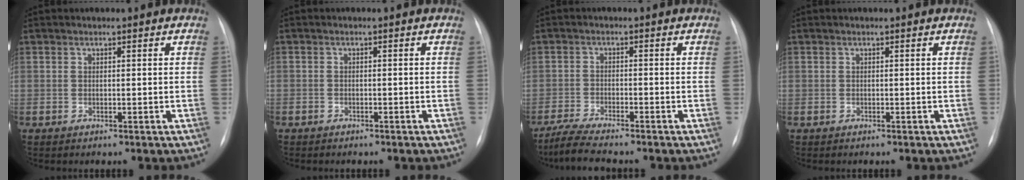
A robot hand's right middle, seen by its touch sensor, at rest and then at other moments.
{"total": 1.6, "force": [-1.3, 0.8, 0.5], "torque": [-0.010, 0.000, -0.013]}
{"total": 6.0, "force": [-5.2, 0.1, 3.0], "torque": [-0.057, -0.021, -0.091]}
{"total": 0.0}